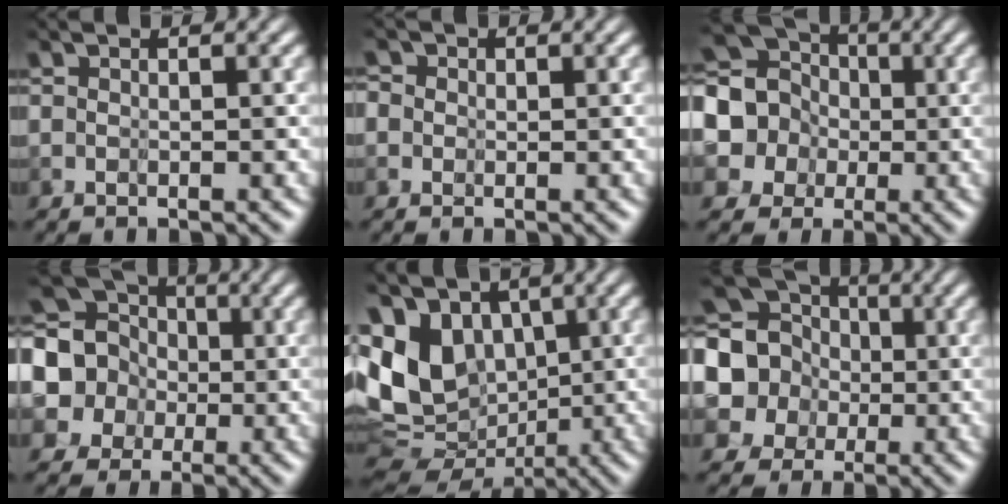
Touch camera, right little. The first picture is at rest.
{"total": 1.3, "force": [-0.2, 1.3, -0.2], "torque": [-0.012, 0.006, -0.024]}
{"total": 10.0, "force": [0.3, 9.1, 4.1], "torque": [-0.138, 0.001, -0.028]}
{"total": 11.0, "force": [0.3, 10.1, 4.3], "torque": [-0.148, 0.003, -0.032]}
{"total": 7.5, "force": [1.5, 5.6, 4.8], "torque": [-0.110, -0.016, 0.034]}
{"total": 12.0, "force": [0.4, 11.1, 4.5], "torque": [-0.156, 0.000, -0.030]}